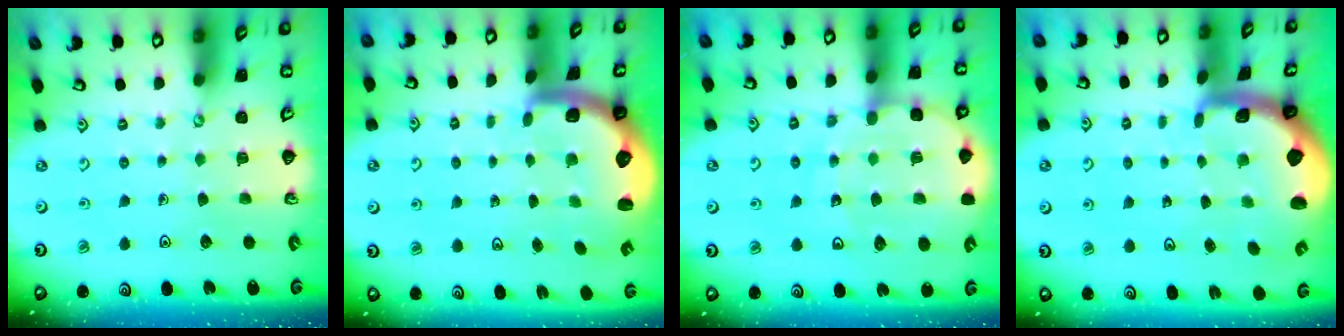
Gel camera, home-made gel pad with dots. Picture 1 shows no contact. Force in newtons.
{"total": 2.8, "press": 2.5, "slide": 1.4}
{"total": 11.3, "press": 11.1, "slide": 2.1}
{"total": 2.9, "press": 2.9, "slide": 0.5}